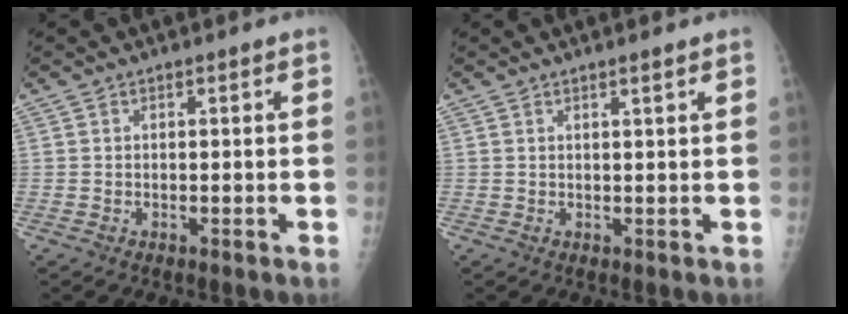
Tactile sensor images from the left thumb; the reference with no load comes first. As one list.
[{"total": 1.1, "force": [0.8, 0.0, 0.8], "torque": [-0.013, -0.004, 0.013]}]